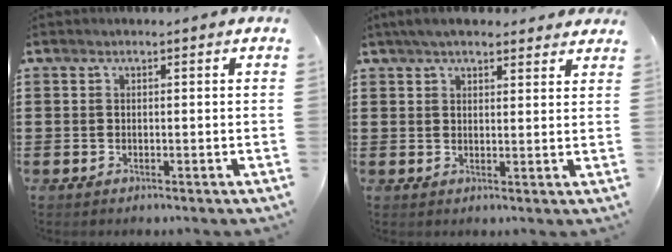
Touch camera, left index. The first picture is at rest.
{"total": 3.9, "force": [3.3, 0.9, 1.8], "torque": [-0.043, 0.001, 0.062]}